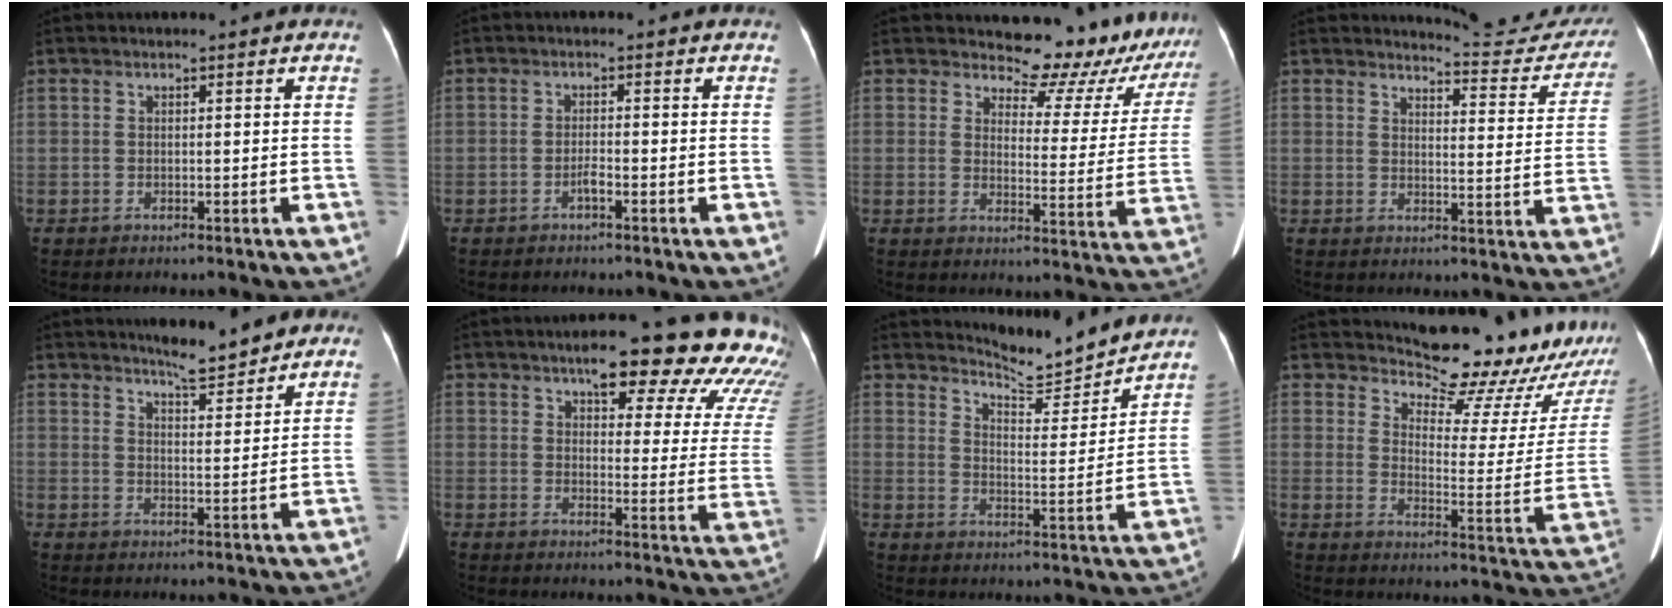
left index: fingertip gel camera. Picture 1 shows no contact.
{"total": 0.9, "force": [-0.6, 0.1, 0.7], "torque": [-0.016, 0.001, -0.011]}
{"total": 15.4, "force": [14.5, 4.4, 2.9], "torque": [-0.010, -0.064, 0.143]}
{"total": 11.2, "force": [11.1, 1.3, 0.1], "torque": [0.015, -0.056, 0.115]}
{"total": 6.4, "force": [5.7, 1.1, 2.7], "torque": [-0.042, 0.000, 0.085]}
{"total": 21.5, "force": [17.8, 5.0, 11.1], "torque": [-0.112, -0.043, 0.188]}
{"total": 10.1, "force": [10.0, 0.0, 1.1], "torque": [-0.029, -0.018, 0.144]}
{"total": 17.7, "force": [16.5, 3.2, 5.8], "torque": [-0.065, -0.087, 0.187]}